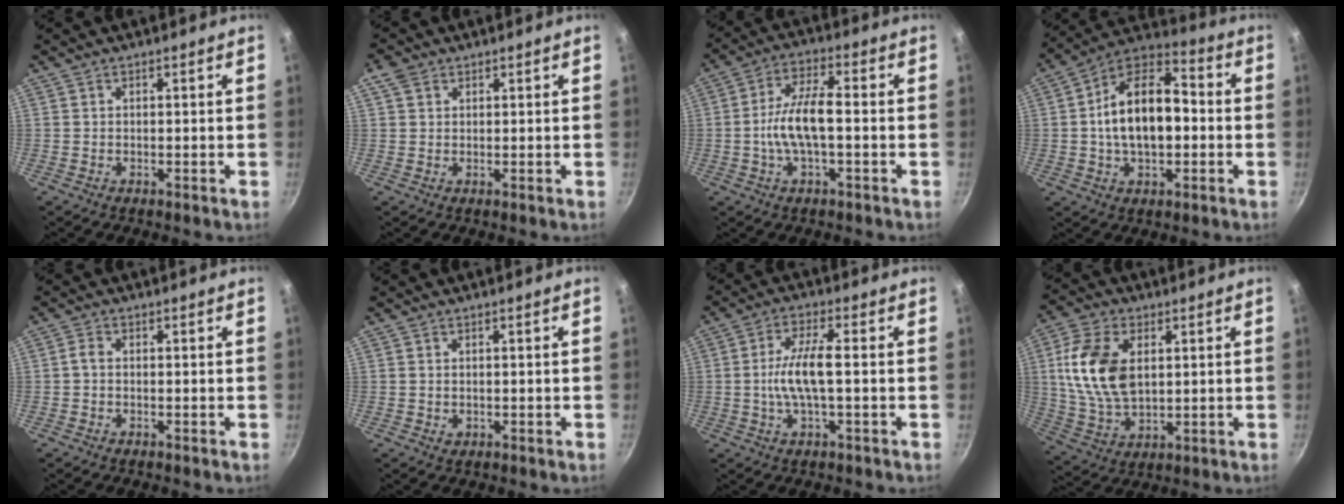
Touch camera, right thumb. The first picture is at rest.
{"total": 3.0, "force": [1.5, 2.2, 1.4], "torque": [-0.021, 0.000, 0.025]}
{"total": 9.2, "force": [-1.3, 3.4, 8.5], "torque": [-0.160, 0.027, -0.032]}
{"total": 16.5, "force": [-0.4, 9.6, 13.4], "torque": [-0.199, 0.037, -0.020]}
{"total": 1.5, "force": [-0.4, 0.9, 1.1], "torque": [-0.029, 0.008, -0.011]}
{"total": 0.9, "force": [0.0, 0.8, 0.5], "torque": [-0.004, 0.000, 0.000]}
{"total": 7.8, "force": [-0.6, 2.0, 7.5], "torque": [-0.154, 0.017, -0.016]}
{"total": 14.9, "force": [2.8, 9.2, 11.4], "torque": [-0.206, -0.009, 0.058]}